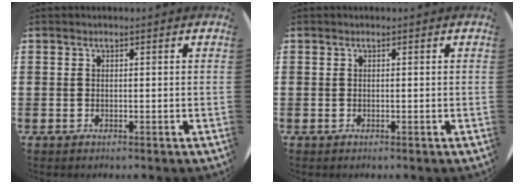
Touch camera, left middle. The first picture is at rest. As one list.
[{"total": 0.0}]